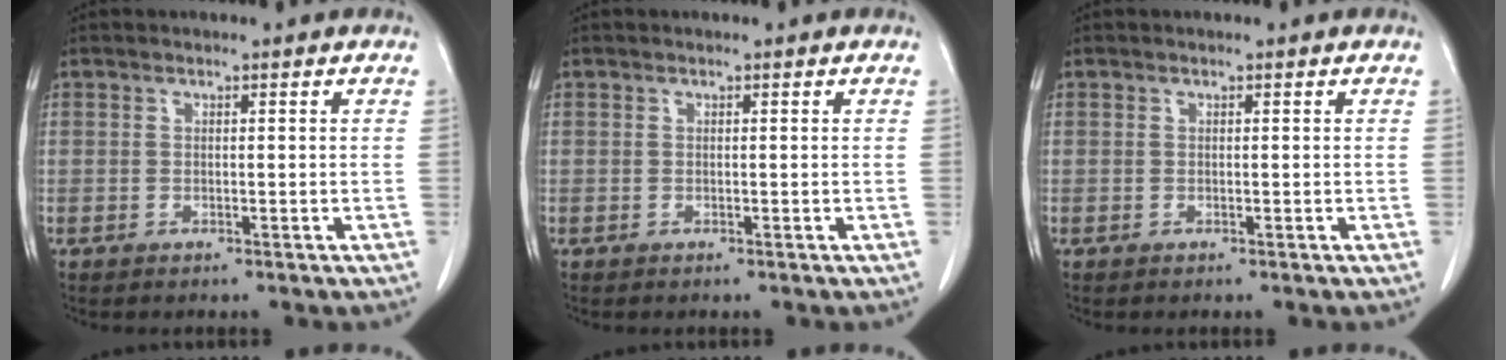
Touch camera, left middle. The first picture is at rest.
{"total": 0.0}
{"total": 0.0}